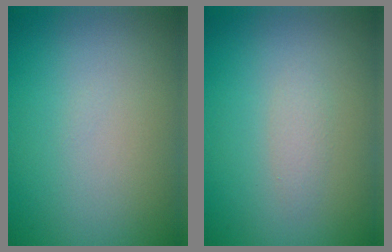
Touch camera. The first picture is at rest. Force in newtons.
{"total": 1.1, "press": 1.1, "slide": 0.1}